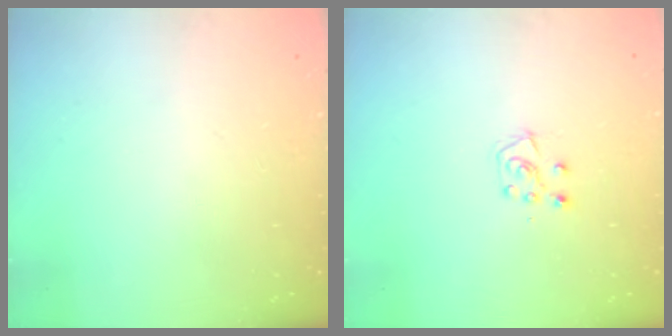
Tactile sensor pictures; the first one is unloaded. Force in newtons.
{"total": 6.3, "press": 6.3, "slide": 0.3}